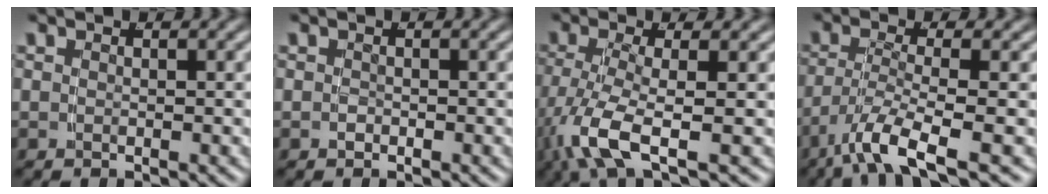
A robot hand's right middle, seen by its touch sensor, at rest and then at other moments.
{"total": 0.7, "force": [-0.5, 0.5, 0.2], "torque": [-0.007, -0.002, -0.009]}
{"total": 5.3, "force": [-1.8, 1.8, 4.7], "torque": [-0.111, -0.024, -0.019]}
{"total": 5.2, "force": [-2.8, 1.2, 4.2], "torque": [-0.092, -0.027, -0.034]}